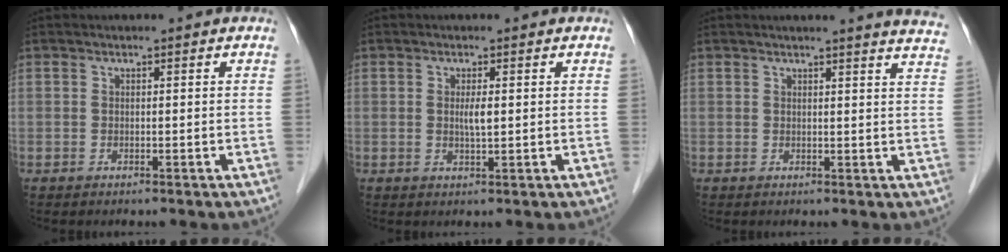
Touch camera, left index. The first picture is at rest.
{"total": 1.8, "force": [-0.2, 0.2, 1.8], "torque": [-0.037, -0.007, -0.003]}
{"total": 9.4, "force": [8.9, -0.6, 3.0], "torque": [-0.027, -0.062, 0.069]}